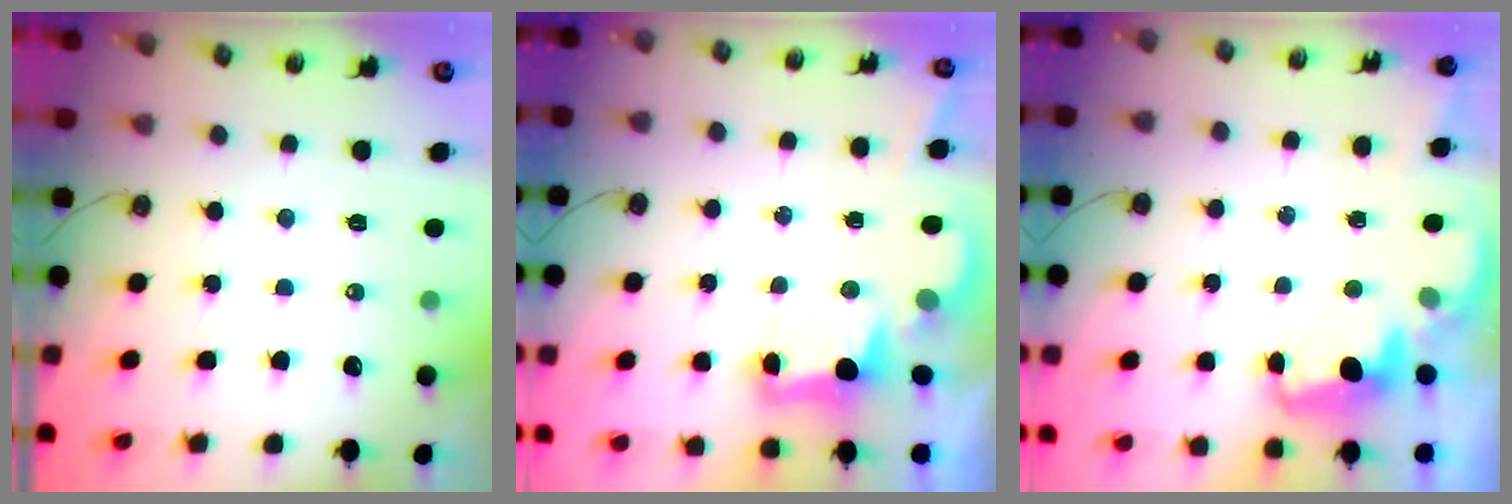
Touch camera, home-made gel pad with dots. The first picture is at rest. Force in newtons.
{"total": 2.9, "press": 2.9, "slide": 0.6}
{"total": 2.1, "press": 2.0, "slide": 0.6}